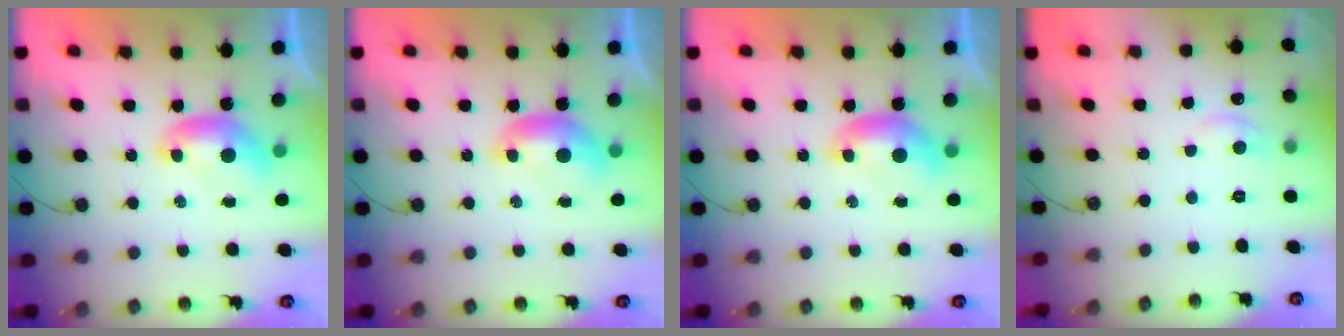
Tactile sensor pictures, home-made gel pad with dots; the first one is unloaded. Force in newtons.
{"total": 0.0}
{"total": 0.0}
{"total": 0.8, "press": 0.3, "slide": 0.8}